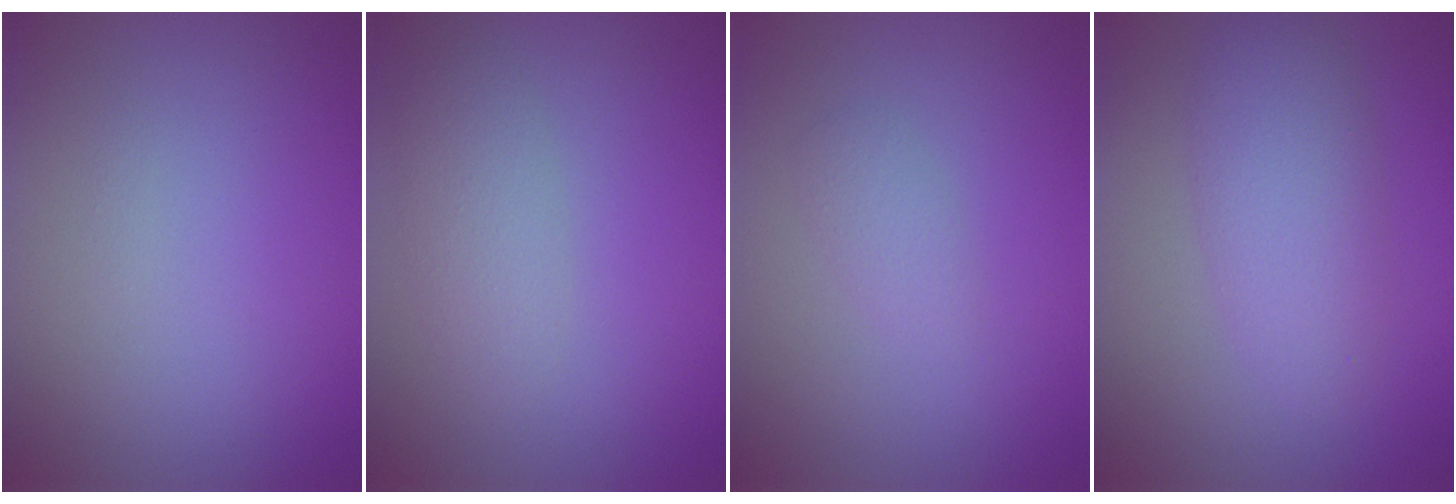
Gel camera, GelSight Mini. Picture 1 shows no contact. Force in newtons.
{"total": 2.5, "press": 2.5, "slide": 0.2}
{"total": 1.2, "press": 1.2, "slide": 0.0}
{"total": 4.1, "press": 4.1, "slide": 0.1}